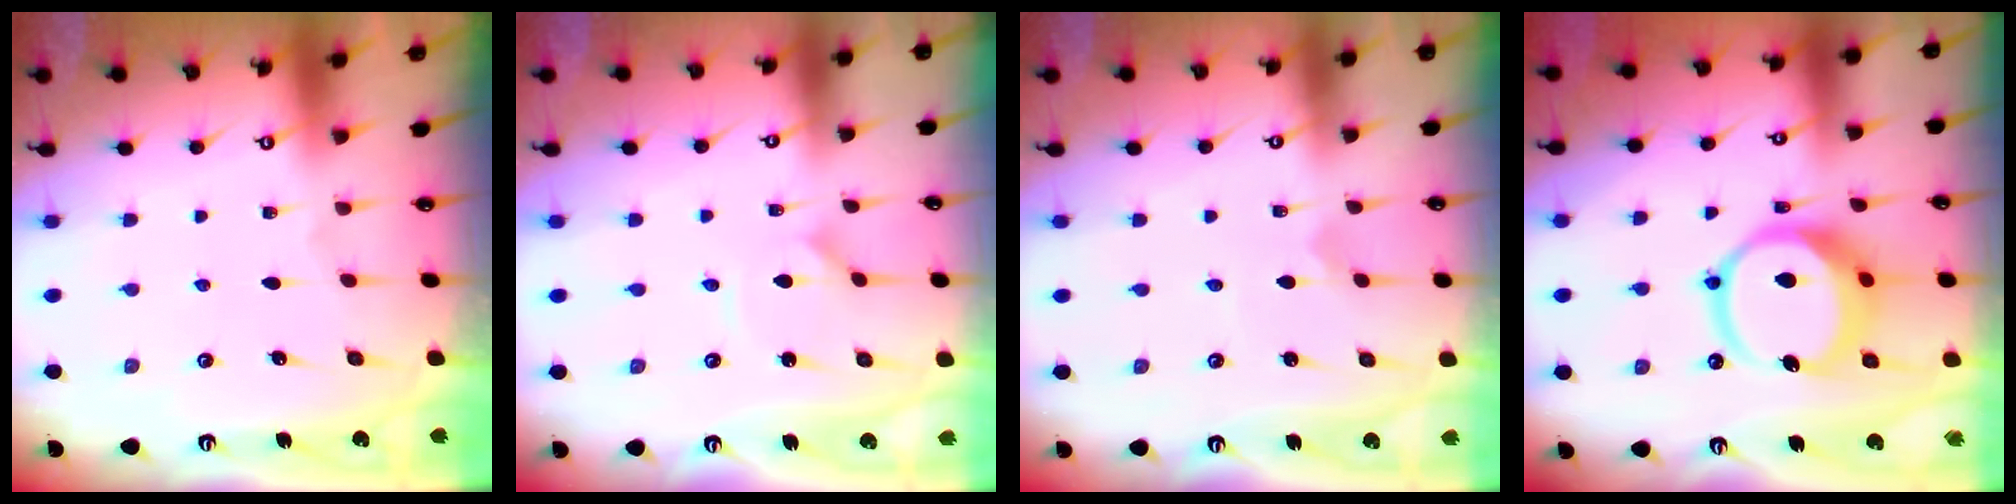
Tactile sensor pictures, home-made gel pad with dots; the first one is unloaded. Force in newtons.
{"total": 0.9, "press": 0.9, "slide": 0.0}
{"total": 0.7, "press": 0.7, "slide": 0.1}
{"total": 14.7, "press": 14.6, "slide": 2.0}